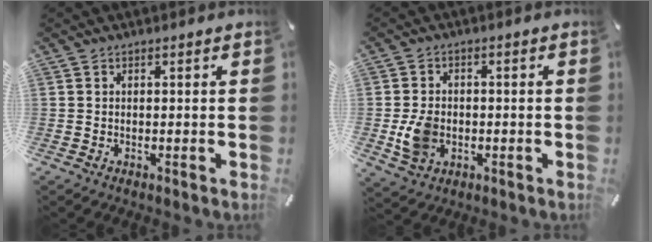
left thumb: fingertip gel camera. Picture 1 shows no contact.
{"total": 7.8, "force": [-1.4, 6.2, 4.5], "torque": [-0.095, -0.002, -0.027]}